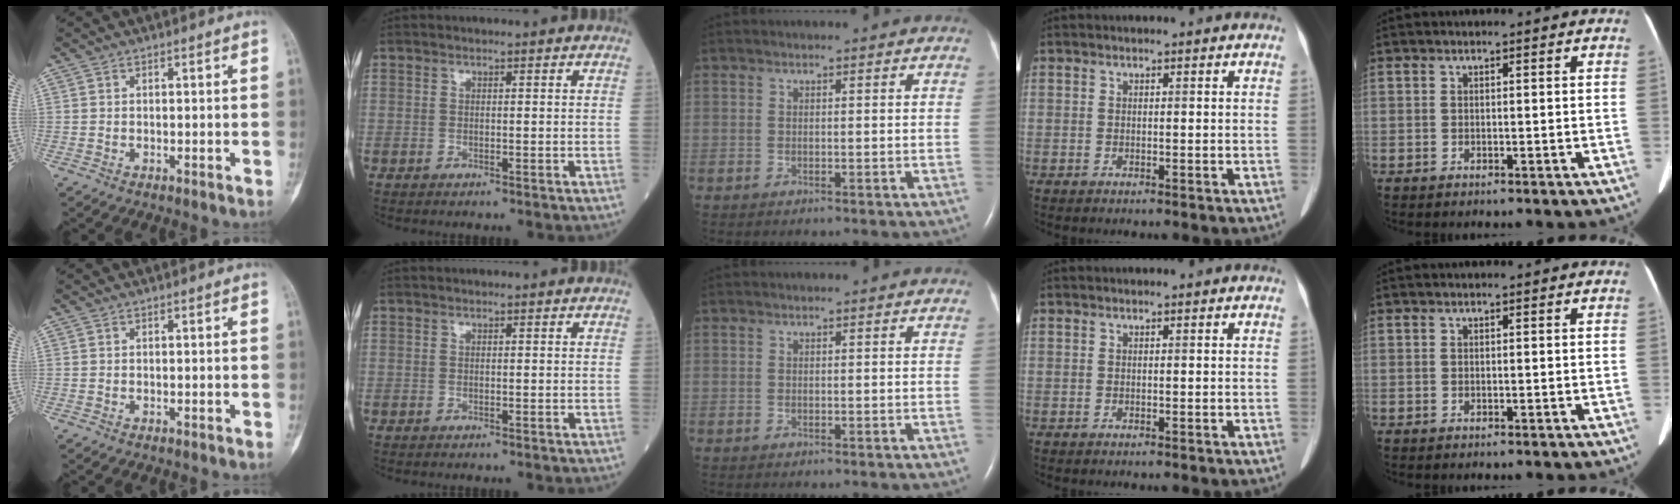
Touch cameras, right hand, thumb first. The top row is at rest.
{}